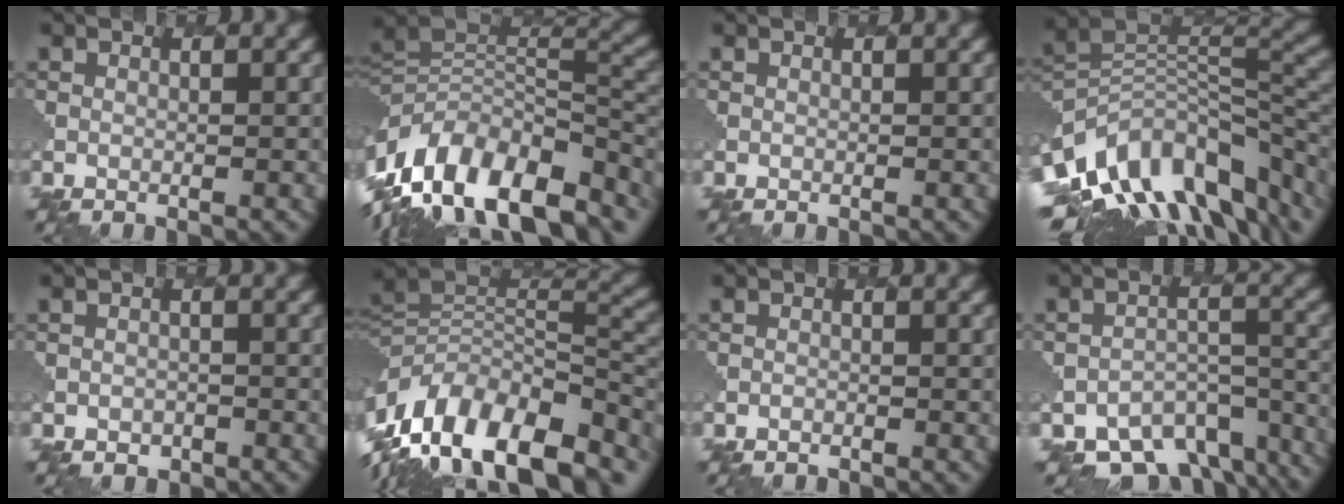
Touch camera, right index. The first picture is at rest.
{"total": 14.3, "force": [-6.9, 8.0, 9.7], "torque": [-0.179, 0.005, -0.120]}
{"total": 0.0}
{"total": 12.3, "force": [-5.5, 6.9, 8.6], "torque": [-0.160, 0.018, -0.105]}
{"total": 1.0, "force": [-0.6, 0.8, -0.1], "torque": [-0.001, -0.004, -0.010]}
{"total": 15.3, "force": [-7.3, 8.0, 10.8], "torque": [-0.198, 0.003, -0.121]}
{"total": 1.2, "force": [-1.1, 0.3, -0.3], "torque": [0.010, 0.004, -0.013]}
{"total": 8.7, "force": [-6.8, 4.1, 3.4], "torque": [-0.042, -0.022, -0.097]}